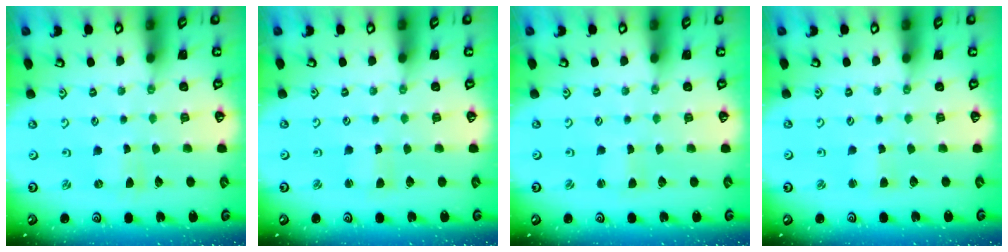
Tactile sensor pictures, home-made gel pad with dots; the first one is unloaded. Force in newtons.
{"total": 1.2, "press": 1.2, "slide": 0.2}
{"total": 0.5, "press": 0.5, "slide": 0.1}
{"total": 2.4, "press": 2.3, "slide": 0.3}